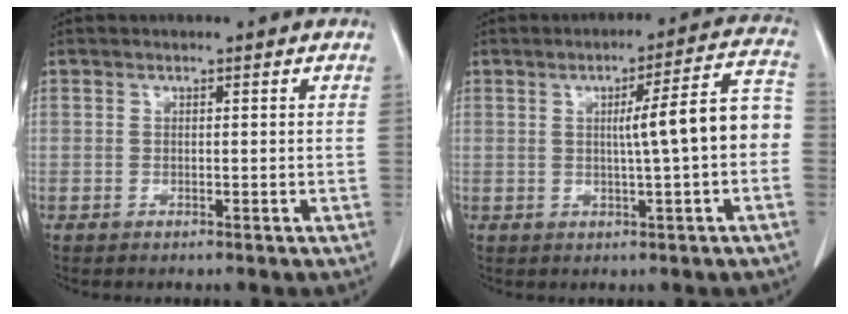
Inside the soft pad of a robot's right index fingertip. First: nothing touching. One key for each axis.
{"total": 9.4, "fx": -0.4, "fy": 0.1, "fz": 9.3, "tx": -0.122, "ty": 0.026, "tz": -0.010}